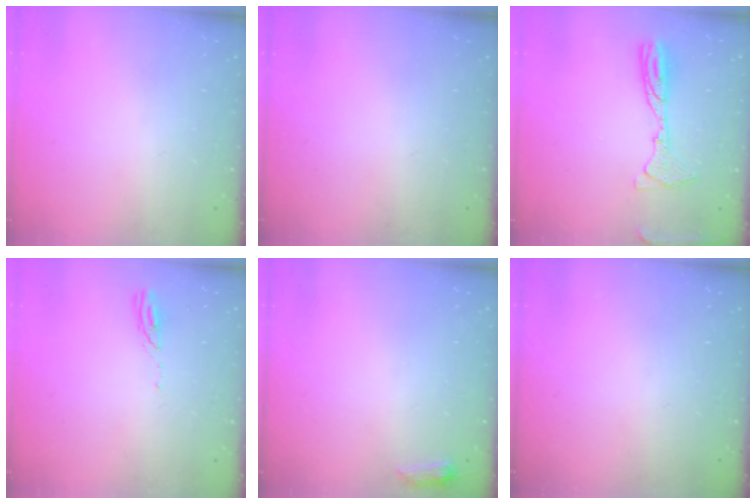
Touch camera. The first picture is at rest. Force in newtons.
{"total": 0.0}
{"total": 10.6, "press": 10.4, "slide": 2.2}
{"total": 3.0, "press": 3.0, "slide": 0.1}
{"total": 3.3, "press": 3.2, "slide": 0.5}
{"total": 0.0}